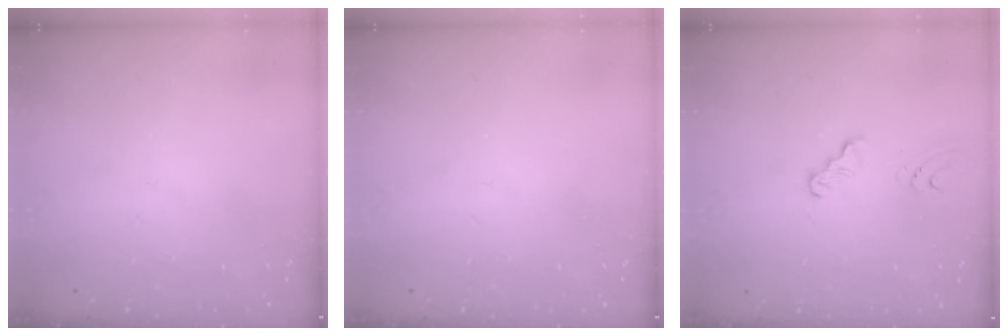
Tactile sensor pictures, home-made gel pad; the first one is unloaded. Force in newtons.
{"total": 0.0}
{"total": 3.7, "press": 2.8, "slide": 2.3}